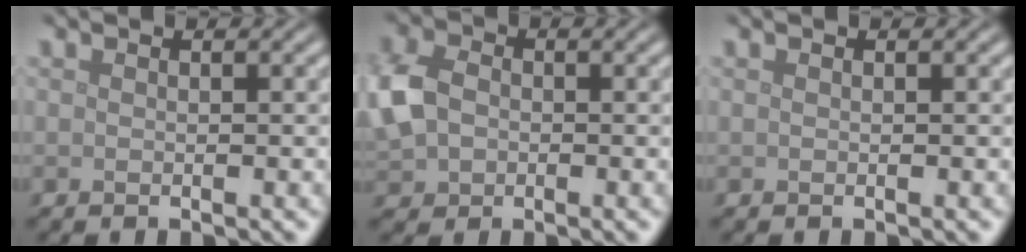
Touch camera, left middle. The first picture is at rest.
{"total": 5.4, "force": [-0.2, 4.3, 3.3], "torque": [-0.103, 0.001, -0.009]}
{"total": 0.0}